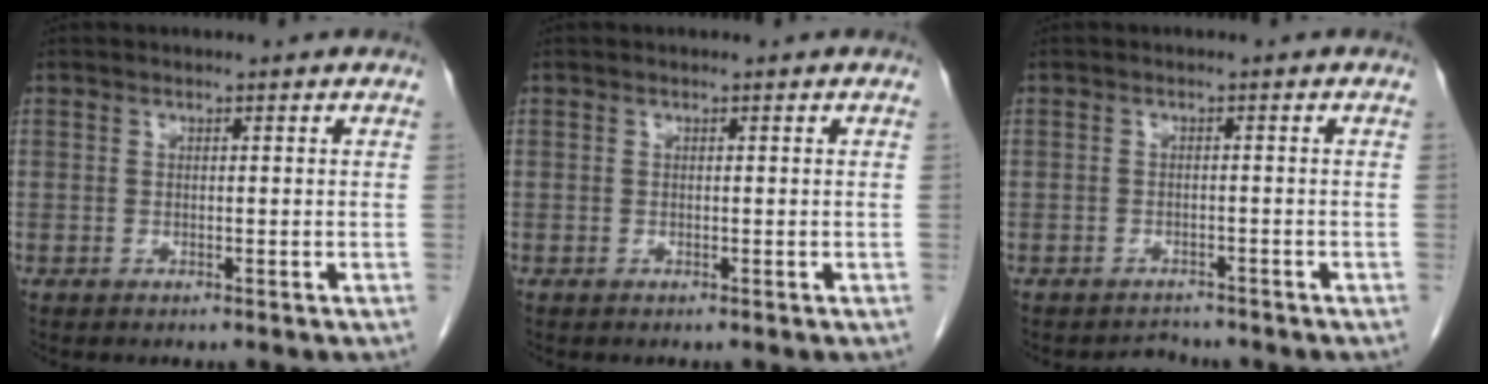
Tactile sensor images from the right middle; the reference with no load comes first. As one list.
[{"total": 0.0}, {"total": 2.1, "force": [-1.9, 0.7, -0.4], "torque": [0.003, -0.003, -0.029]}]